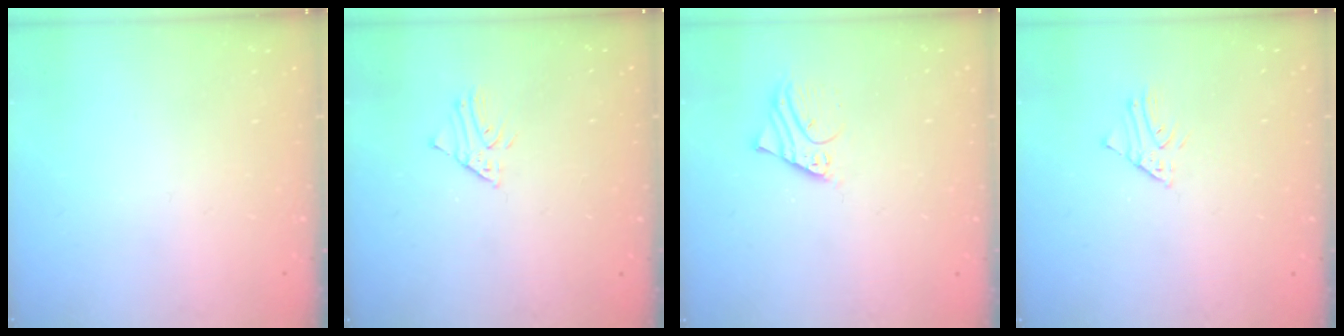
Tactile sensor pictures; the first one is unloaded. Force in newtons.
{"total": 1.8, "press": 1.8, "slide": 0.2}
{"total": 2.4, "press": 2.4, "slide": 0.1}
{"total": 1.6, "press": 1.6, "slide": 0.2}